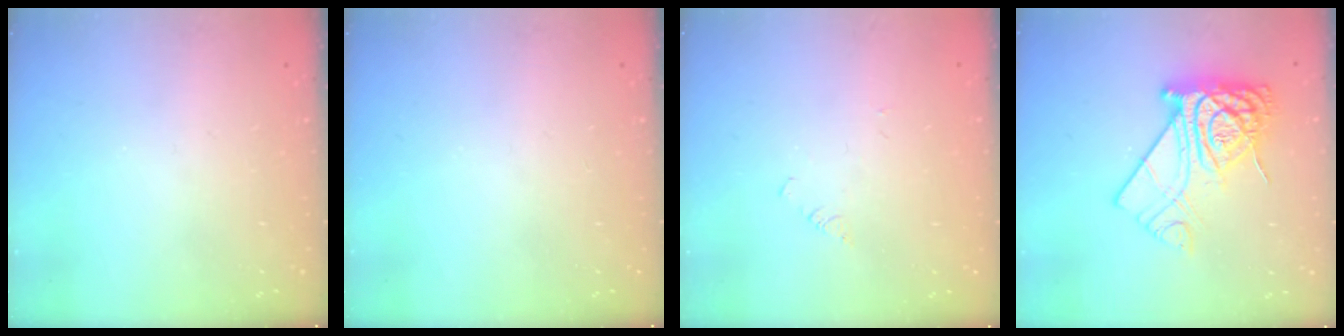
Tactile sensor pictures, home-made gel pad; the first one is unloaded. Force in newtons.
{"total": 0.0}
{"total": 1.0, "press": 0.9, "slide": 0.2}
{"total": 14.7, "press": 14.7, "slide": 1.5}